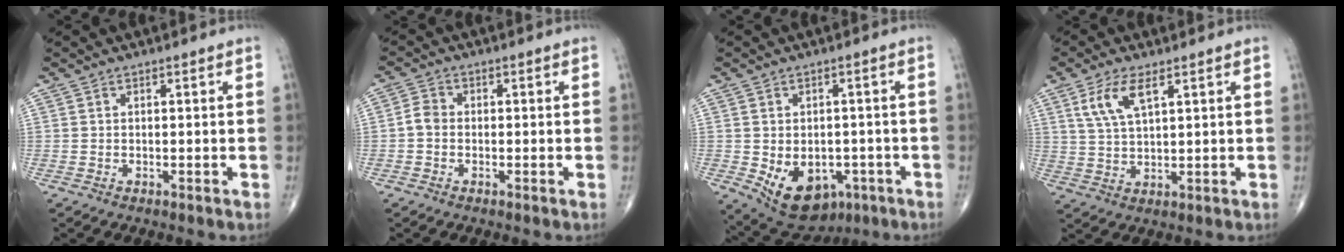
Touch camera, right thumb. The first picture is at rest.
{"total": 2.6, "force": [-0.6, 2.0, 1.6], "torque": [-0.024, 0.007, -0.019]}
{"total": 12.2, "force": [-4.3, 8.4, 7.7], "torque": [-0.096, 0.008, -0.045]}
{"total": 7.0, "force": [3.3, 2.7, 5.6], "torque": [-0.115, -0.009, 0.070]}